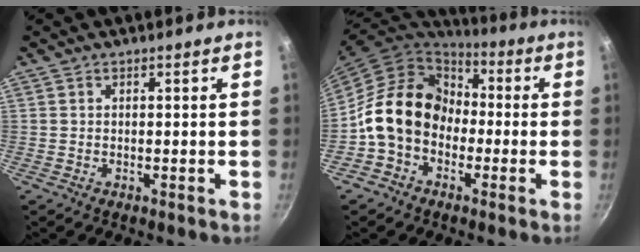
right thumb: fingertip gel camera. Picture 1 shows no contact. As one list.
[{"total": 15.7, "force": [-1.8, 12.6, 9.2], "torque": [-0.123, 0.049, -0.049]}]